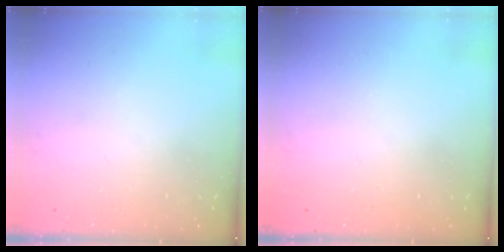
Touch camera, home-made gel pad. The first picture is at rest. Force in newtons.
{"total": 0.0}